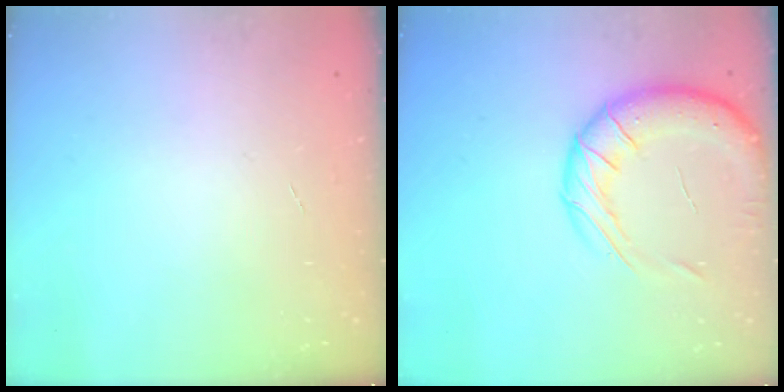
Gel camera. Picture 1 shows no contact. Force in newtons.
{"total": 16.4, "press": 16.3, "slide": 1.9}